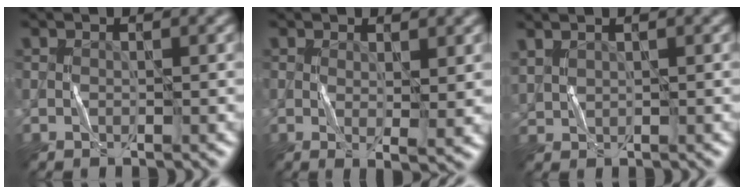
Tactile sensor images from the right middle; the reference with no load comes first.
{"total": 2.7, "force": [0.5, 0.5, 2.6], "torque": [-0.041, -0.011, 0.012]}
{"total": 1.5, "force": [1.3, 0.5, 0.5], "torque": [-0.017, 0.007, 0.034]}